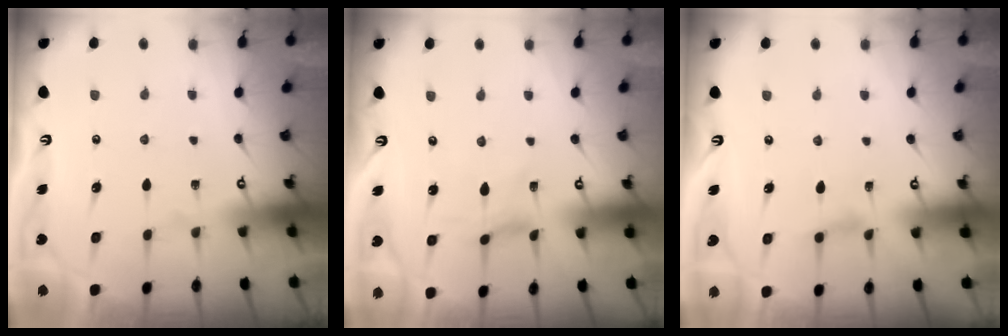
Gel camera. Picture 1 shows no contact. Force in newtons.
{"total": 0.0}
{"total": 2.0, "press": 2.0, "slide": 0.4}